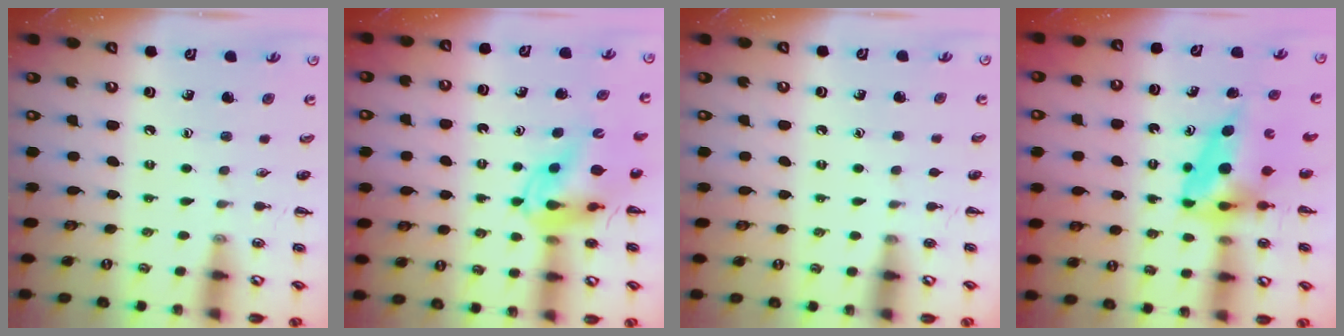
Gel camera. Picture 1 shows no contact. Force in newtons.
{"total": 9.0, "press": 8.5, "slide": 2.9}
{"total": 0.0}
{"total": 6.1, "press": 5.9, "slide": 1.3}